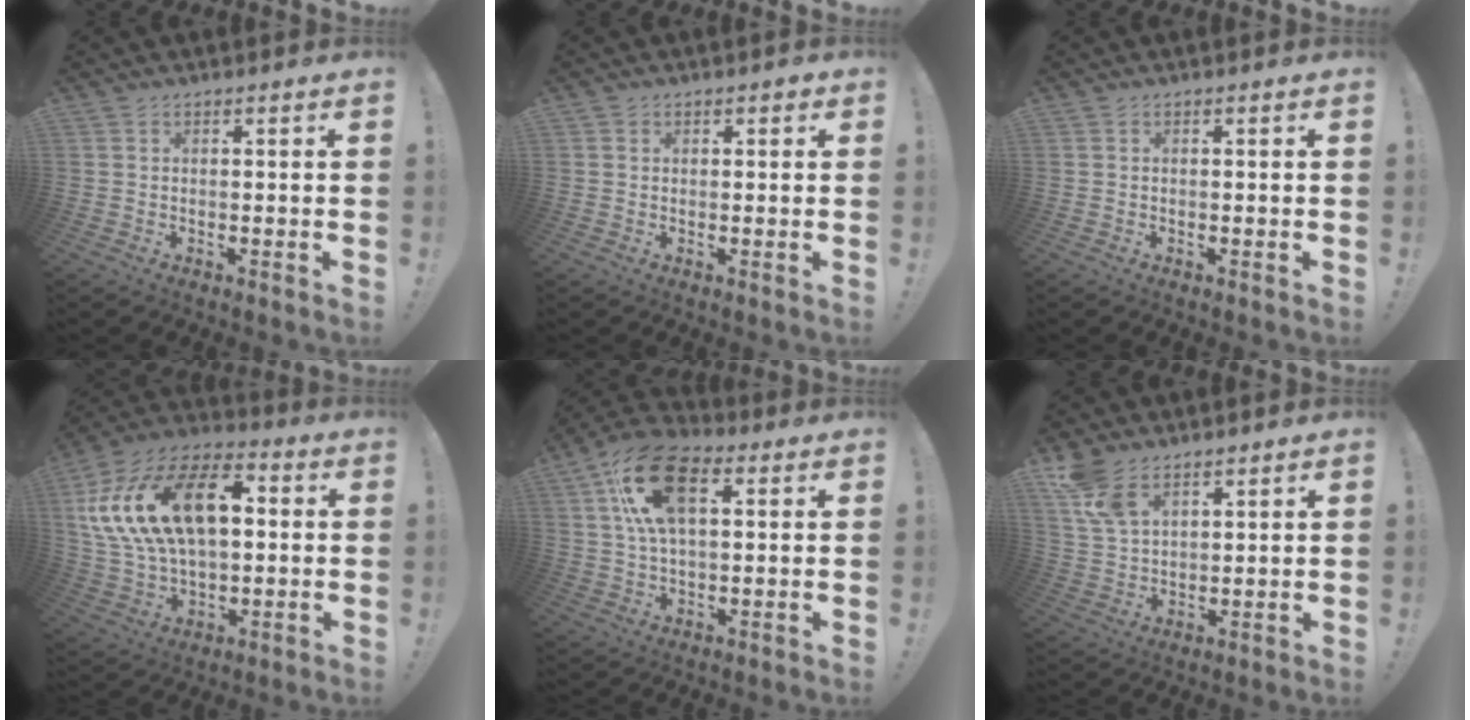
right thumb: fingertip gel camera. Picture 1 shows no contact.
{"total": 0.9, "force": [0.5, 0.7, 0.2], "torque": [0.012, -0.004, 0.006]}
{"total": 0.0}
{"total": 23.8, "force": [5.9, 14.3, 18.1], "torque": [-0.328, -0.014, 0.103]}
{"total": 17.2, "force": [5.3, 9.5, 13.3], "torque": [-0.232, 0.003, 0.095]}
{"total": 9.0, "force": [6.5, 4.1, 4.6], "torque": [-0.081, -0.031, 0.128]}